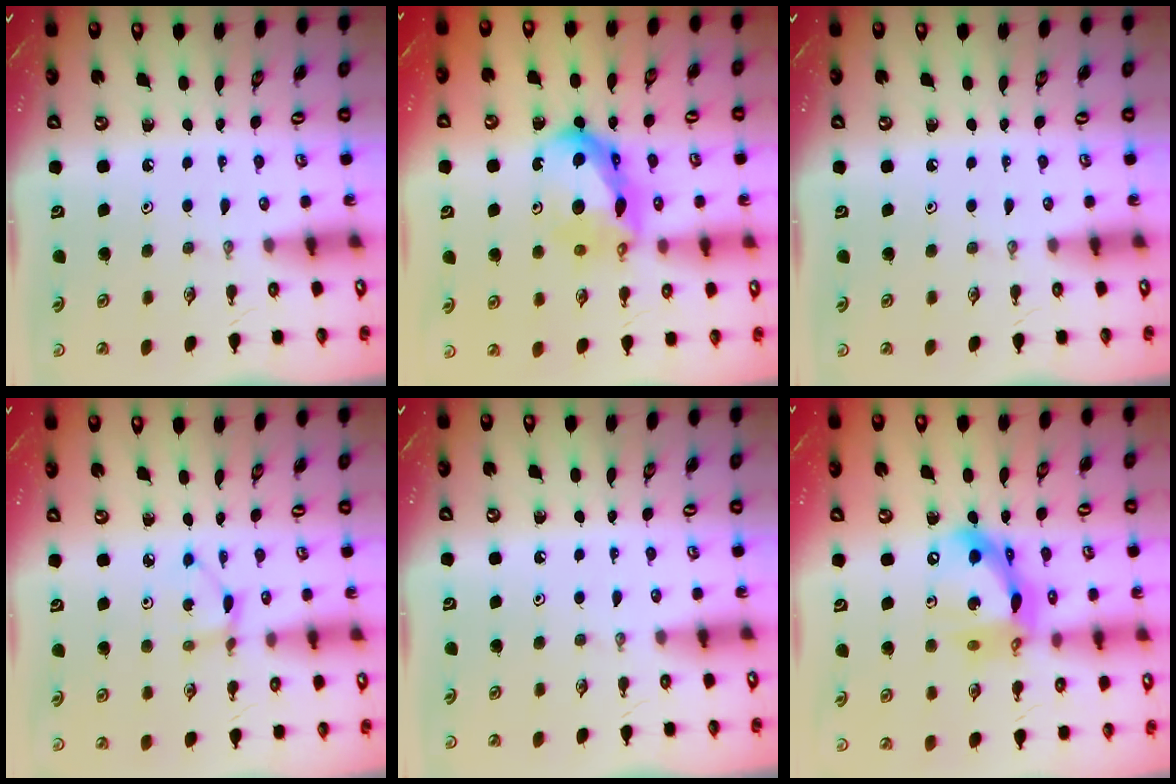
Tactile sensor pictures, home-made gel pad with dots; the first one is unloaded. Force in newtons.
{"total": 14.7, "press": 14.7, "slide": 0.5}
{"total": 0.0}
{"total": 3.1, "press": 3.0, "slide": 0.4}
{"total": 0.0}
{"total": 14.4, "press": 14.3, "slide": 1.6}